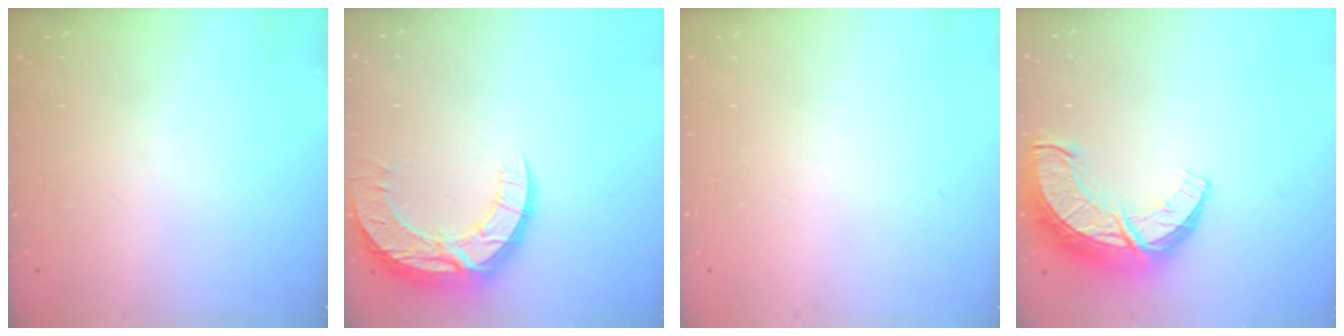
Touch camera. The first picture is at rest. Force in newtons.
{"total": 12.9, "press": 12.9, "slide": 1.1}
{"total": 0.0}
{"total": 12.6, "press": 12.6, "slide": 0.9}